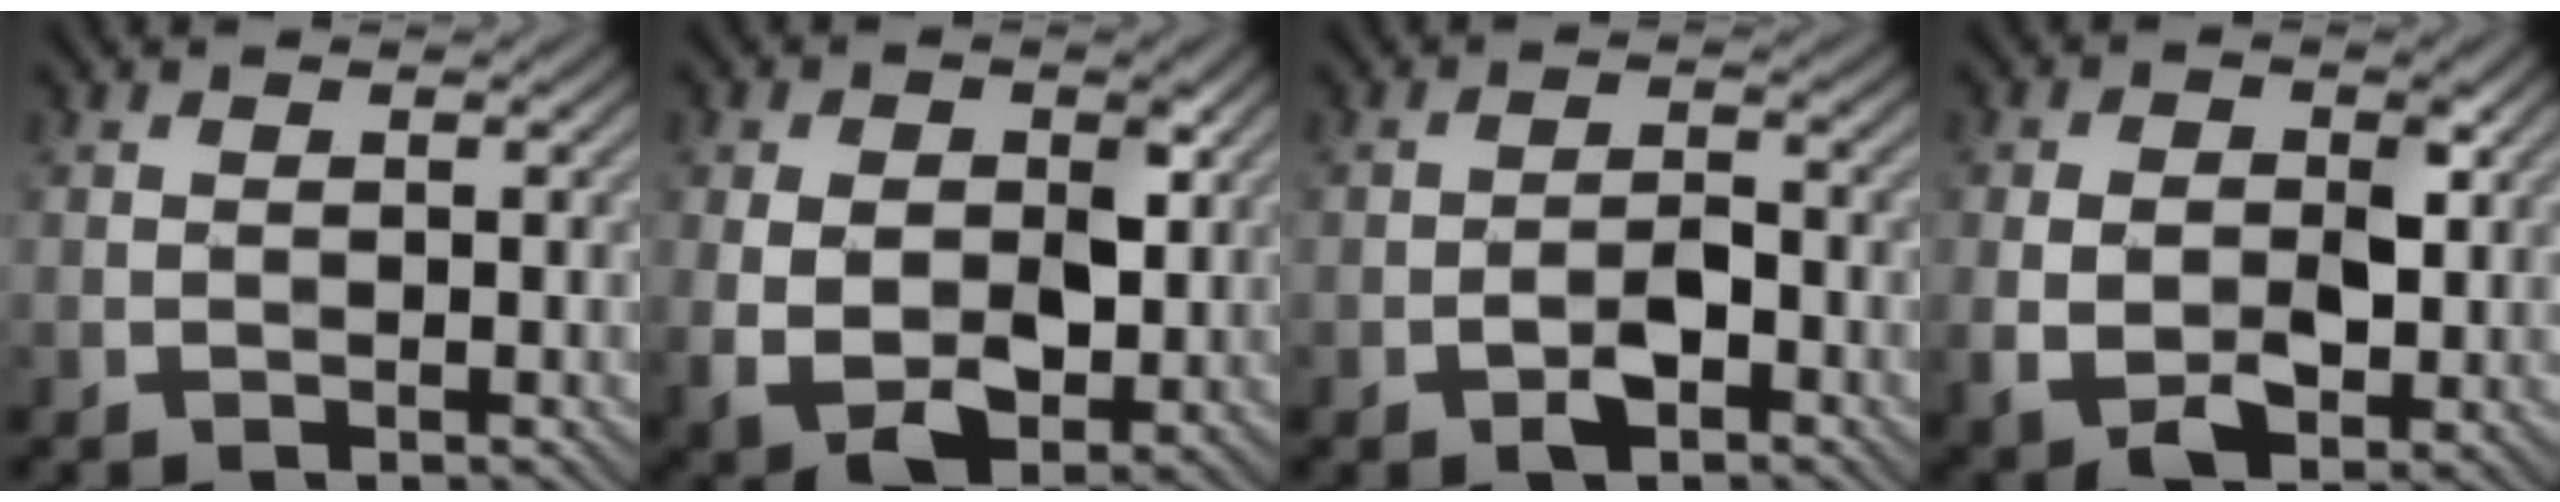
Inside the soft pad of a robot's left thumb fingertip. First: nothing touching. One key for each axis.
{"total": 8.0, "fx": 0.4, "fy": 5.2, "fz": 6.0, "tx": -0.121, "ty": -0.017, "tz": 0.013}
{"total": 3.4, "fx": -1.8, "fy": 1.5, "fz": 2.4, "tx": -0.041, "ty": 0.005, "tz": -0.038}
{"total": 6.4, "fx": -0.2, "fy": 4.0, "fz": 5.0, "tx": -0.092, "ty": -0.009, "tz": -0.003}